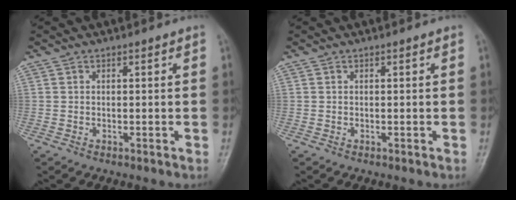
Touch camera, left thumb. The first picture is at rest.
{"total": 0.0}